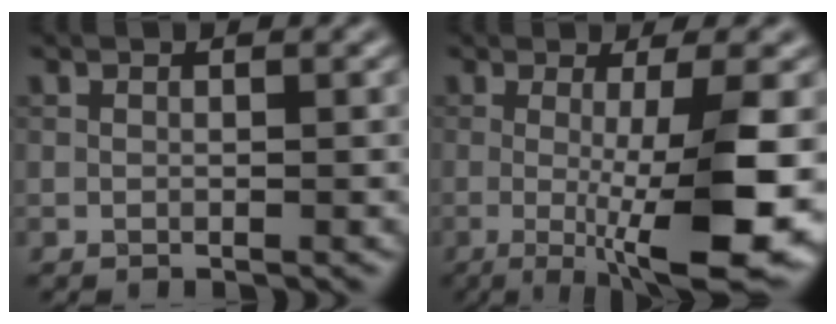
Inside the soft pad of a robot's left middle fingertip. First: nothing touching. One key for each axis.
{"total": 10.8, "fx": -1.7, "fy": 2.4, "fz": 10.4, "tx": -0.146, "ty": -0.021, "tz": -0.022}